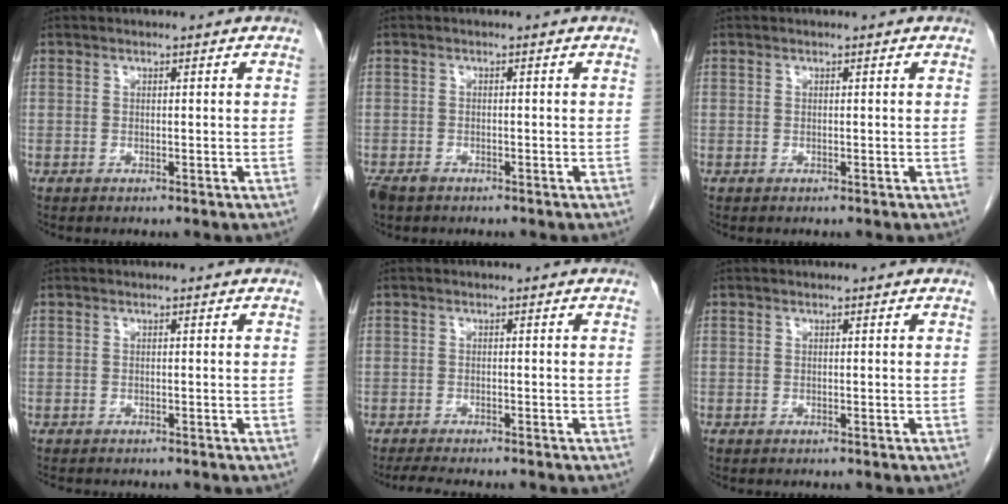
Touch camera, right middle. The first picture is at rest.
{"total": 2.9, "force": [-2.2, 1.5, 1.3], "torque": [-0.028, -0.005, -0.036]}
{"total": 0.0}
{"total": 3.3, "force": [-2.8, 0.9, 1.4], "torque": [-0.026, -0.008, -0.035]}
{"total": 5.8, "force": [-5.1, 0.9, 2.8], "torque": [-0.040, -0.012, -0.075]}
{"total": 0.0}